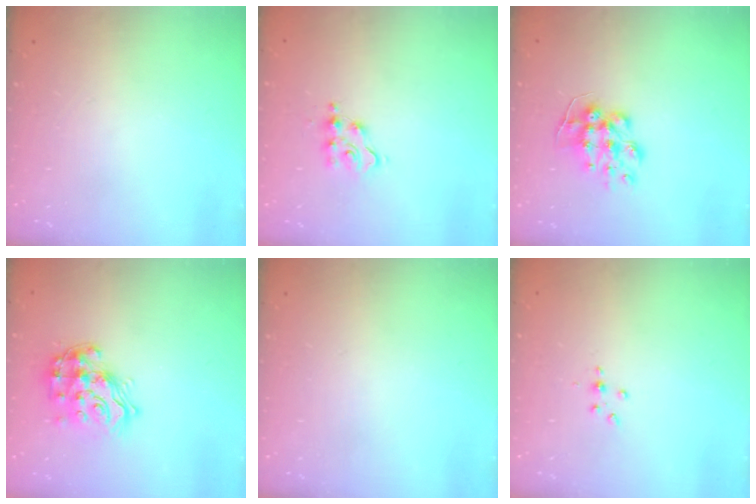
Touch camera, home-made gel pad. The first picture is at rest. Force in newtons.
{"total": 5.4, "press": 5.4, "slide": 0.6}
{"total": 10.4, "press": 10.4, "slide": 0.8}
{"total": 15.8, "press": 15.7, "slide": 1.3}
{"total": 0.0}
{"total": 3.0, "press": 2.9, "slide": 0.4}